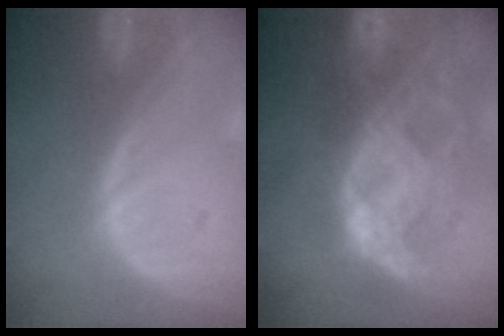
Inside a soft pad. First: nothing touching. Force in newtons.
{"total": 10.6, "press": 9.2, "slide": 5.3}